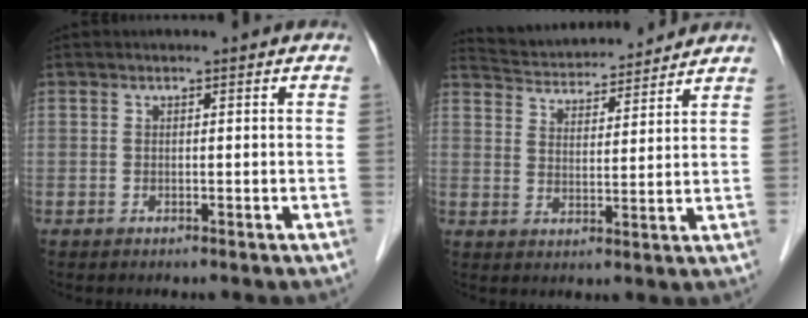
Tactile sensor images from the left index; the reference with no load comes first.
{"total": 12.1, "force": [11.6, 1.6, 2.8], "torque": [-0.051, 0.020, 0.182]}